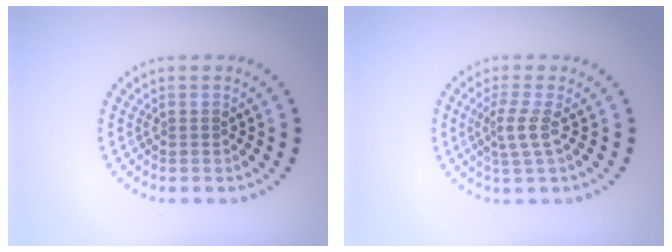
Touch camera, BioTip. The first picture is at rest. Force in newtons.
{"total": 2.2, "press": 1.6, "slide": 1.5}